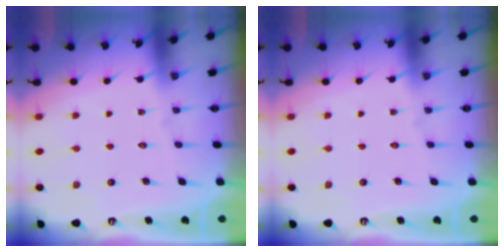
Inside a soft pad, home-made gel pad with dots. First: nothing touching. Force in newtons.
{"total": 0.0}